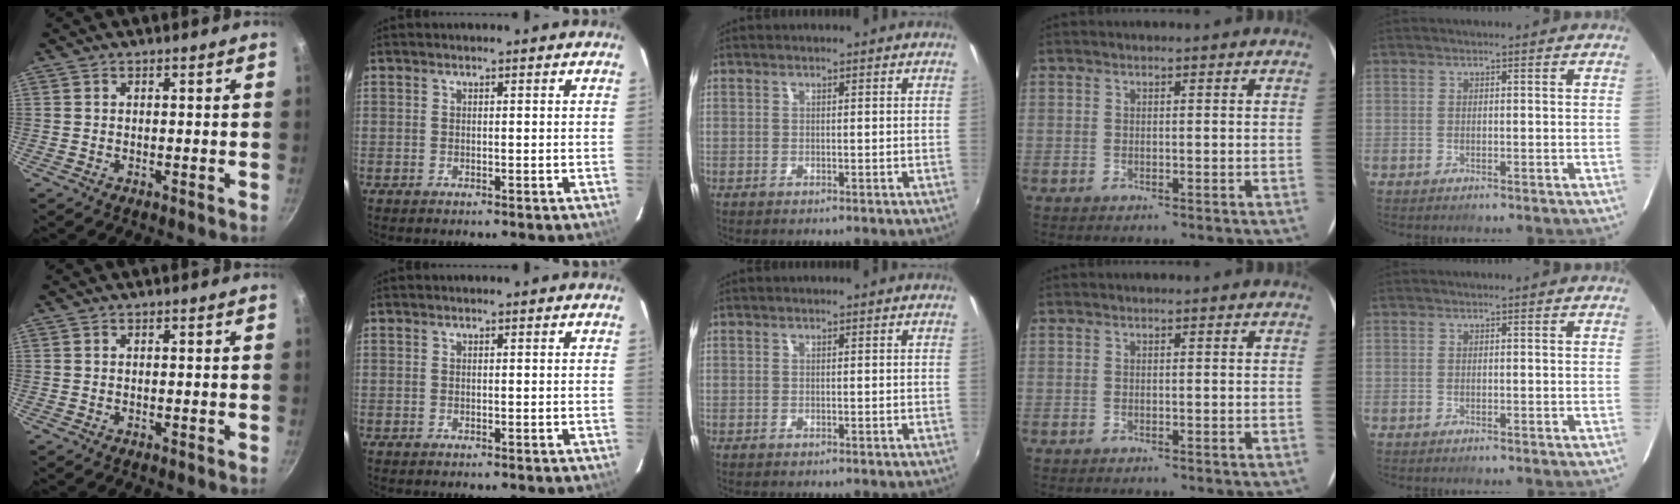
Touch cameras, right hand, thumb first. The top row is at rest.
{}